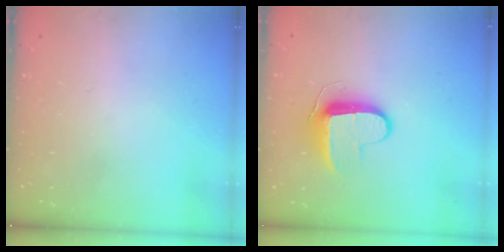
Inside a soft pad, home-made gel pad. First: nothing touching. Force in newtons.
{"total": 9.2, "press": 9.2, "slide": 0.9}